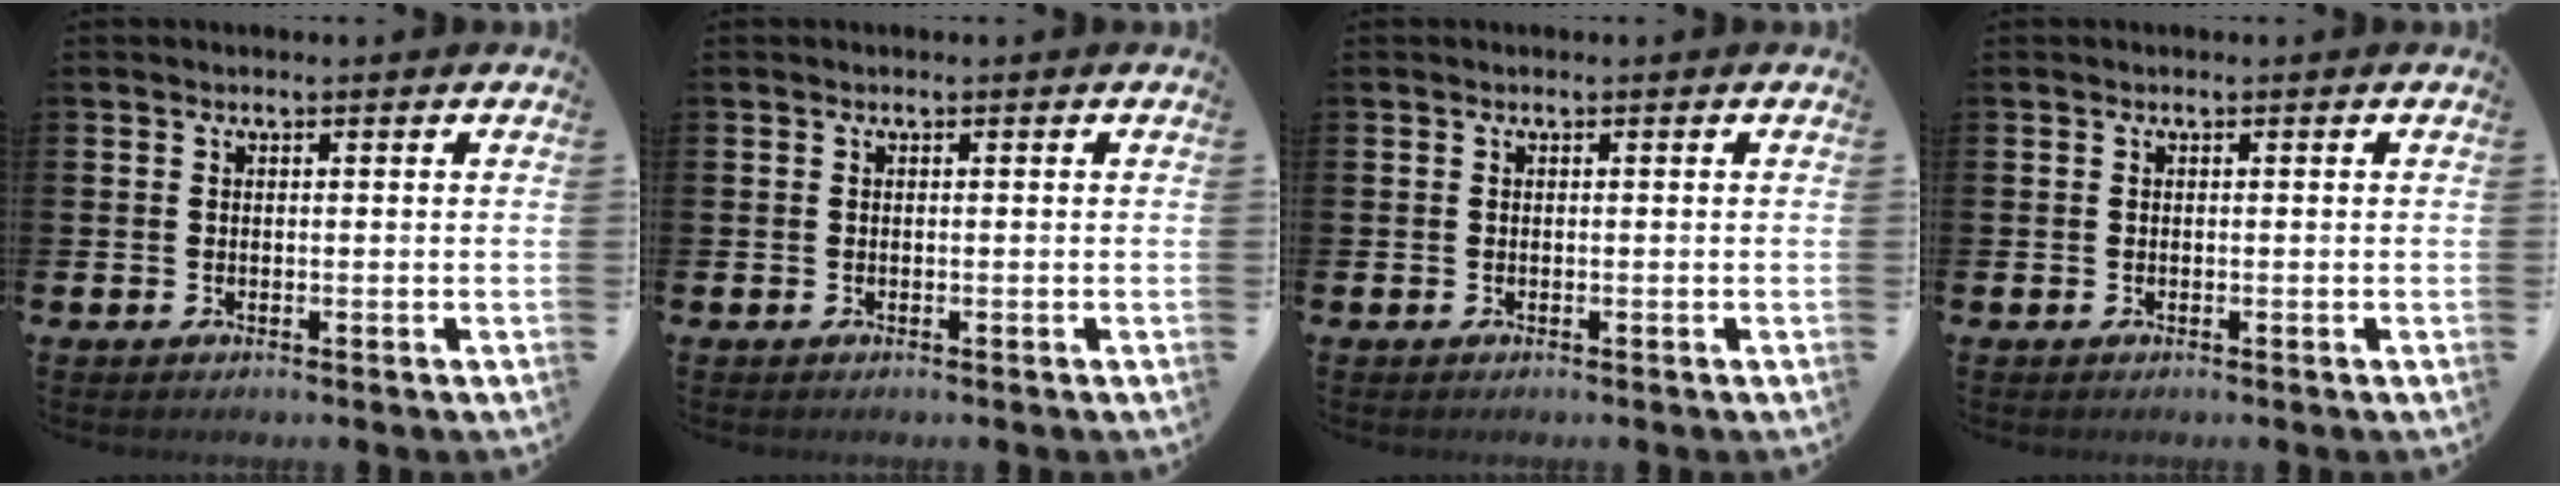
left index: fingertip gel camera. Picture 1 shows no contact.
{"total": 0.0}
{"total": 0.0}
{"total": 0.0}